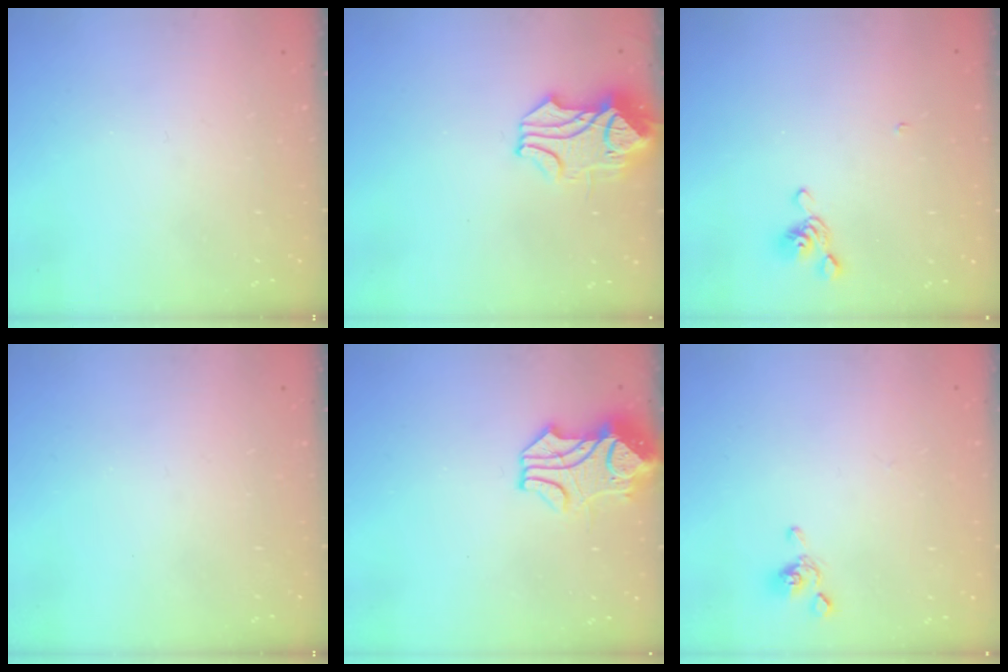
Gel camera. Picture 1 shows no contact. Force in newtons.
{"total": 1.7, "press": 1.2, "slide": 1.3}
{"total": 5.8, "press": 5.8, "slide": 0.8}
{"total": 0.0}
{"total": 2.2, "press": 1.9, "slide": 1.1}
{"total": 2.2, "press": 2.0, "slide": 0.8}